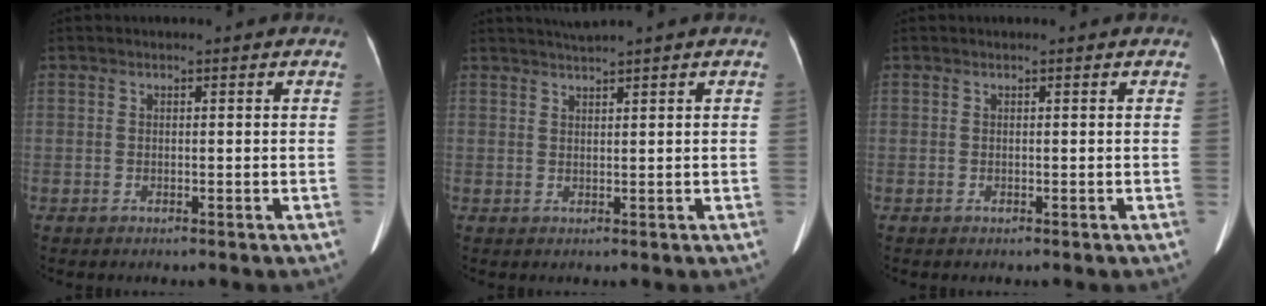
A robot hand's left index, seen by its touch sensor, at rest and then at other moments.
{"total": 2.2, "force": [1.9, -0.9, 0.7], "torque": [-0.011, 0.005, 0.040]}
{"total": 0.0}